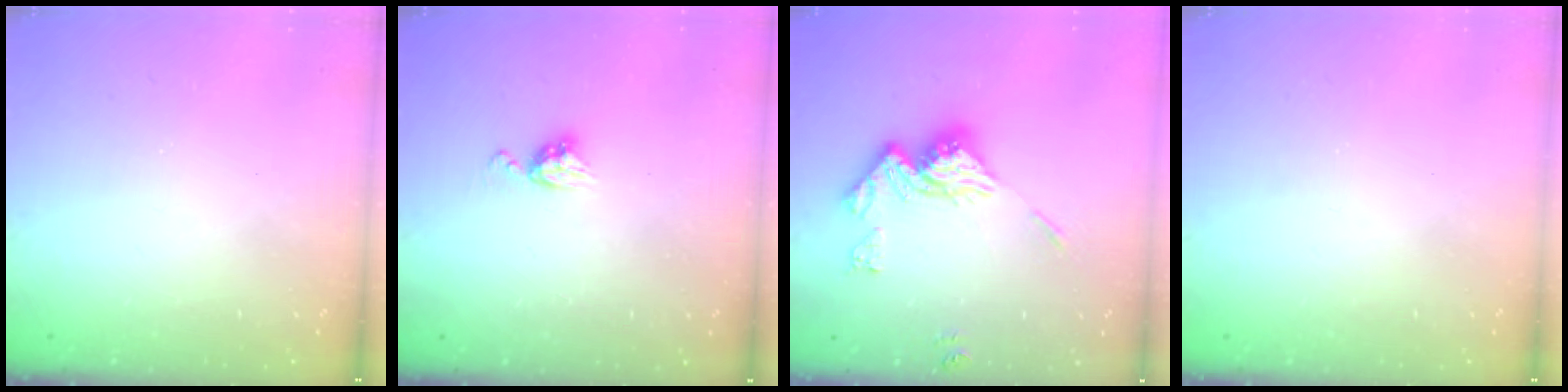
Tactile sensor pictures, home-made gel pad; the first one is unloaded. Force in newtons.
{"total": 5.9, "press": 5.9, "slide": 0.5}
{"total": 15.2, "press": 15.2, "slide": 1.5}
{"total": 0.7, "press": 0.7, "slide": 0.1}